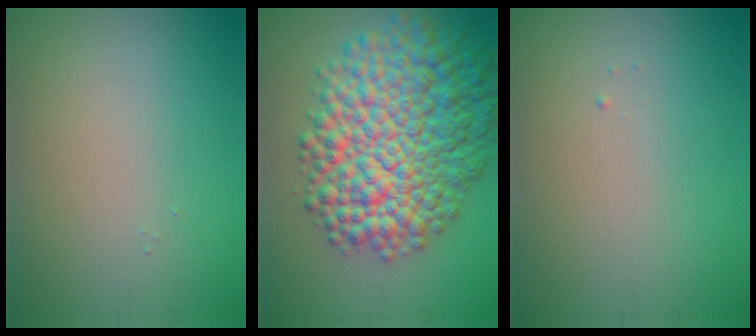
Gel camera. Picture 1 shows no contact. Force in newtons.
{"total": 12.9, "press": 12.9, "slide": 0.3}
{"total": 0.0}